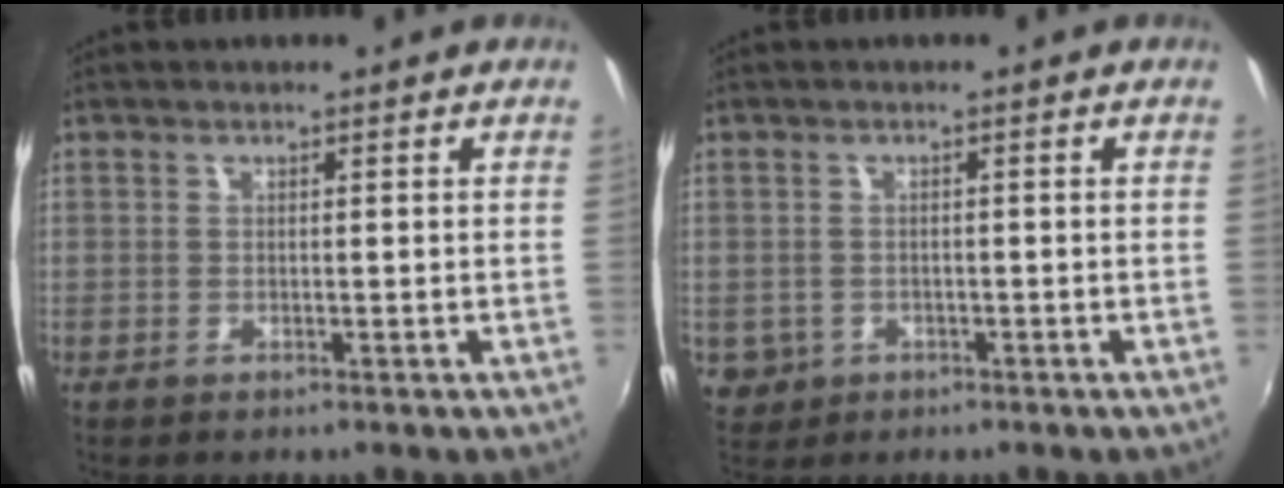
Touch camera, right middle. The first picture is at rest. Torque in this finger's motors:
{"motor_torque": [-0.54, -0.22, -0.03, -0.01]}